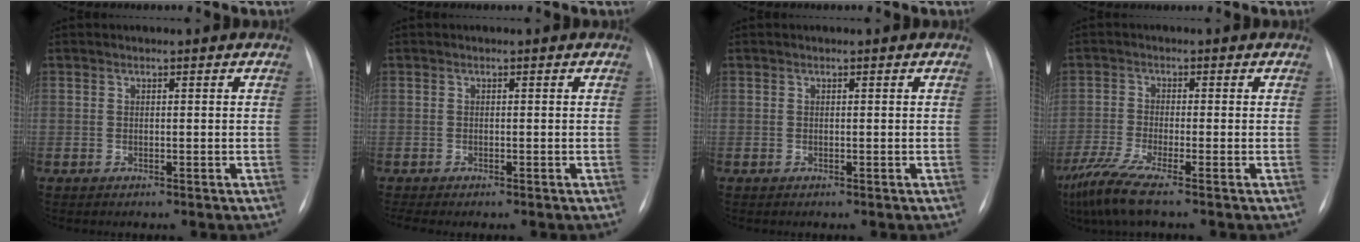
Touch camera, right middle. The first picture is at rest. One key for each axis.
{"total": 1.3, "fx": -1.0, "fy": 0.0, "fz": 0.7, "tx": -0.010, "ty": -0.005, "tz": -0.012}
{"total": 0.0}
{"total": 6.2, "fx": -4.4, "fy": -0.4, "fz": 4.3, "tx": -0.094, "ty": -0.025, "tz": -0.091}